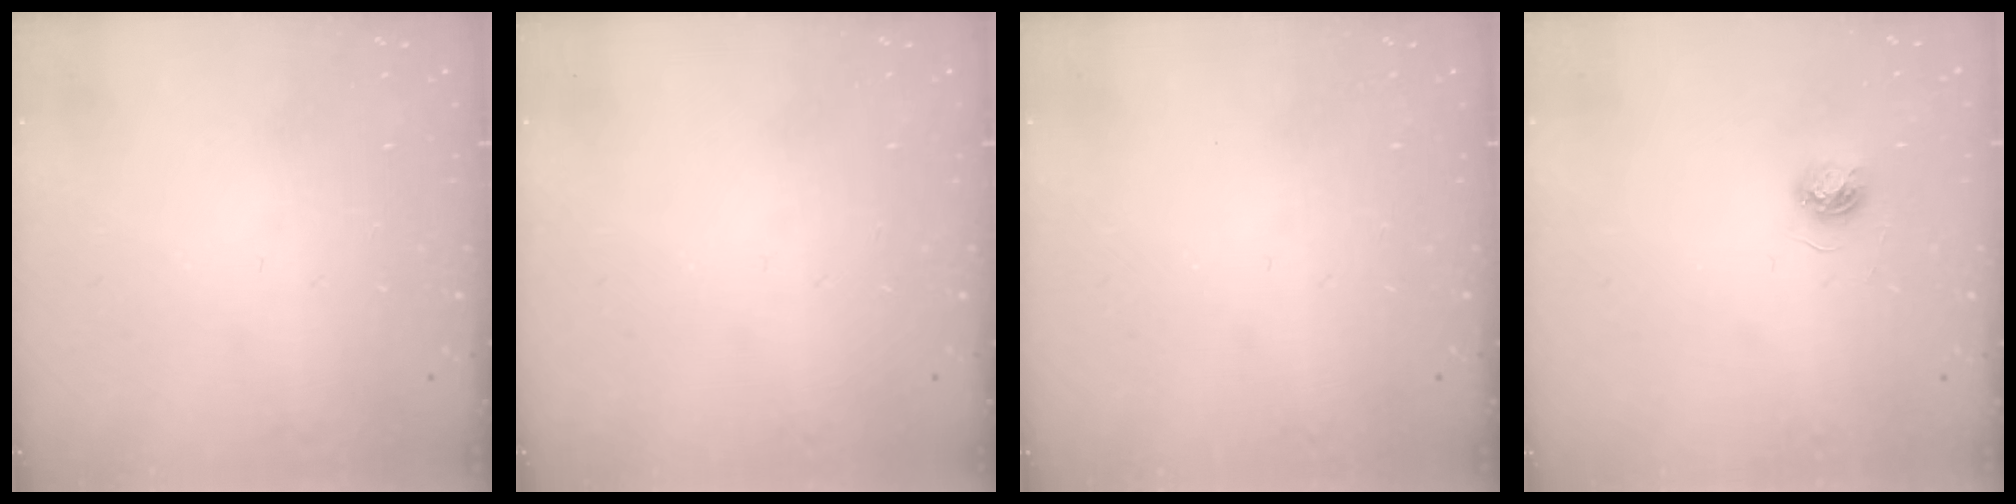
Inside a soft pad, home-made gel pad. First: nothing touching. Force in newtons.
{"total": 0.0}
{"total": 0.0}
{"total": 4.6, "press": 4.6, "slide": 0.5}